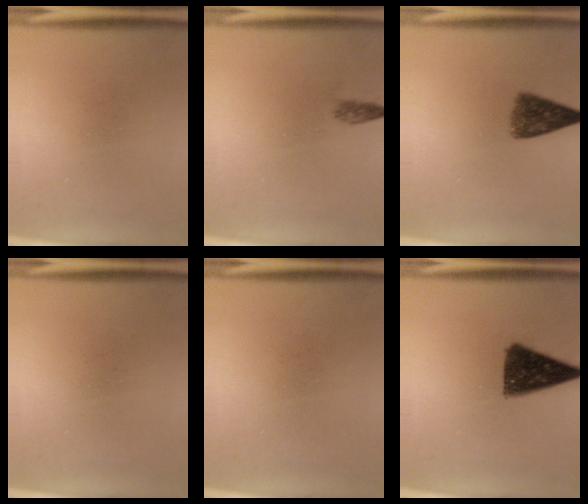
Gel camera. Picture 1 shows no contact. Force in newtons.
{"total": 1.3}
{"total": 6.1}
{"total": 0.0}
{"total": 0.0}
{"total": 11.5}